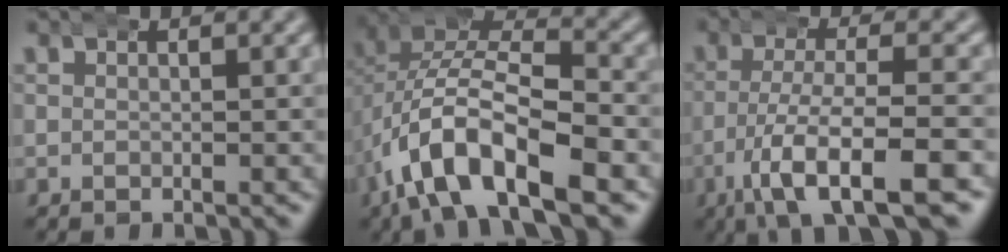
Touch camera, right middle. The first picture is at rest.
{"total": 11.6, "force": [-2.5, 7.8, 8.2], "torque": [-0.160, -0.020, -0.047]}
{"total": 8.6, "force": [-5.0, 2.8, 6.4], "torque": [-0.123, -0.024, -0.069]}